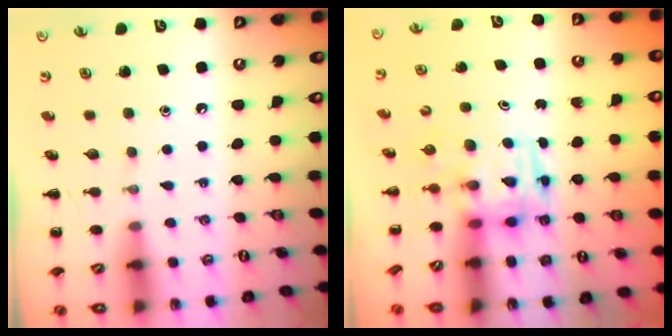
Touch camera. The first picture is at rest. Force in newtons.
{"total": 3.7, "press": 3.7, "slide": 0.7}